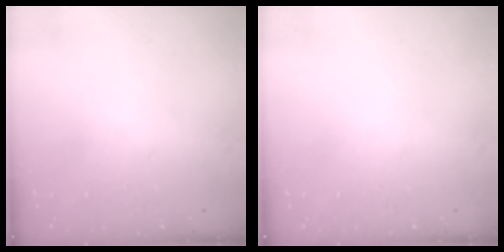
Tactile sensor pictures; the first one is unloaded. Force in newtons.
{"total": 0.0}